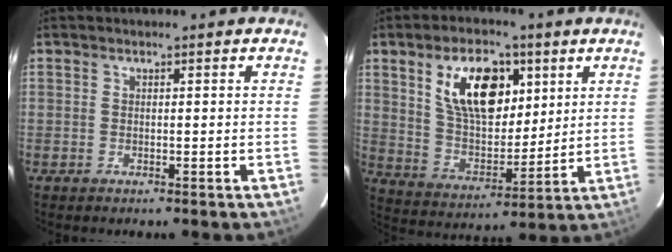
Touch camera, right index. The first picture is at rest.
{"total": 15.5, "force": [6.4, 8.5, 11.2], "torque": [-0.193, 0.011, 0.124]}